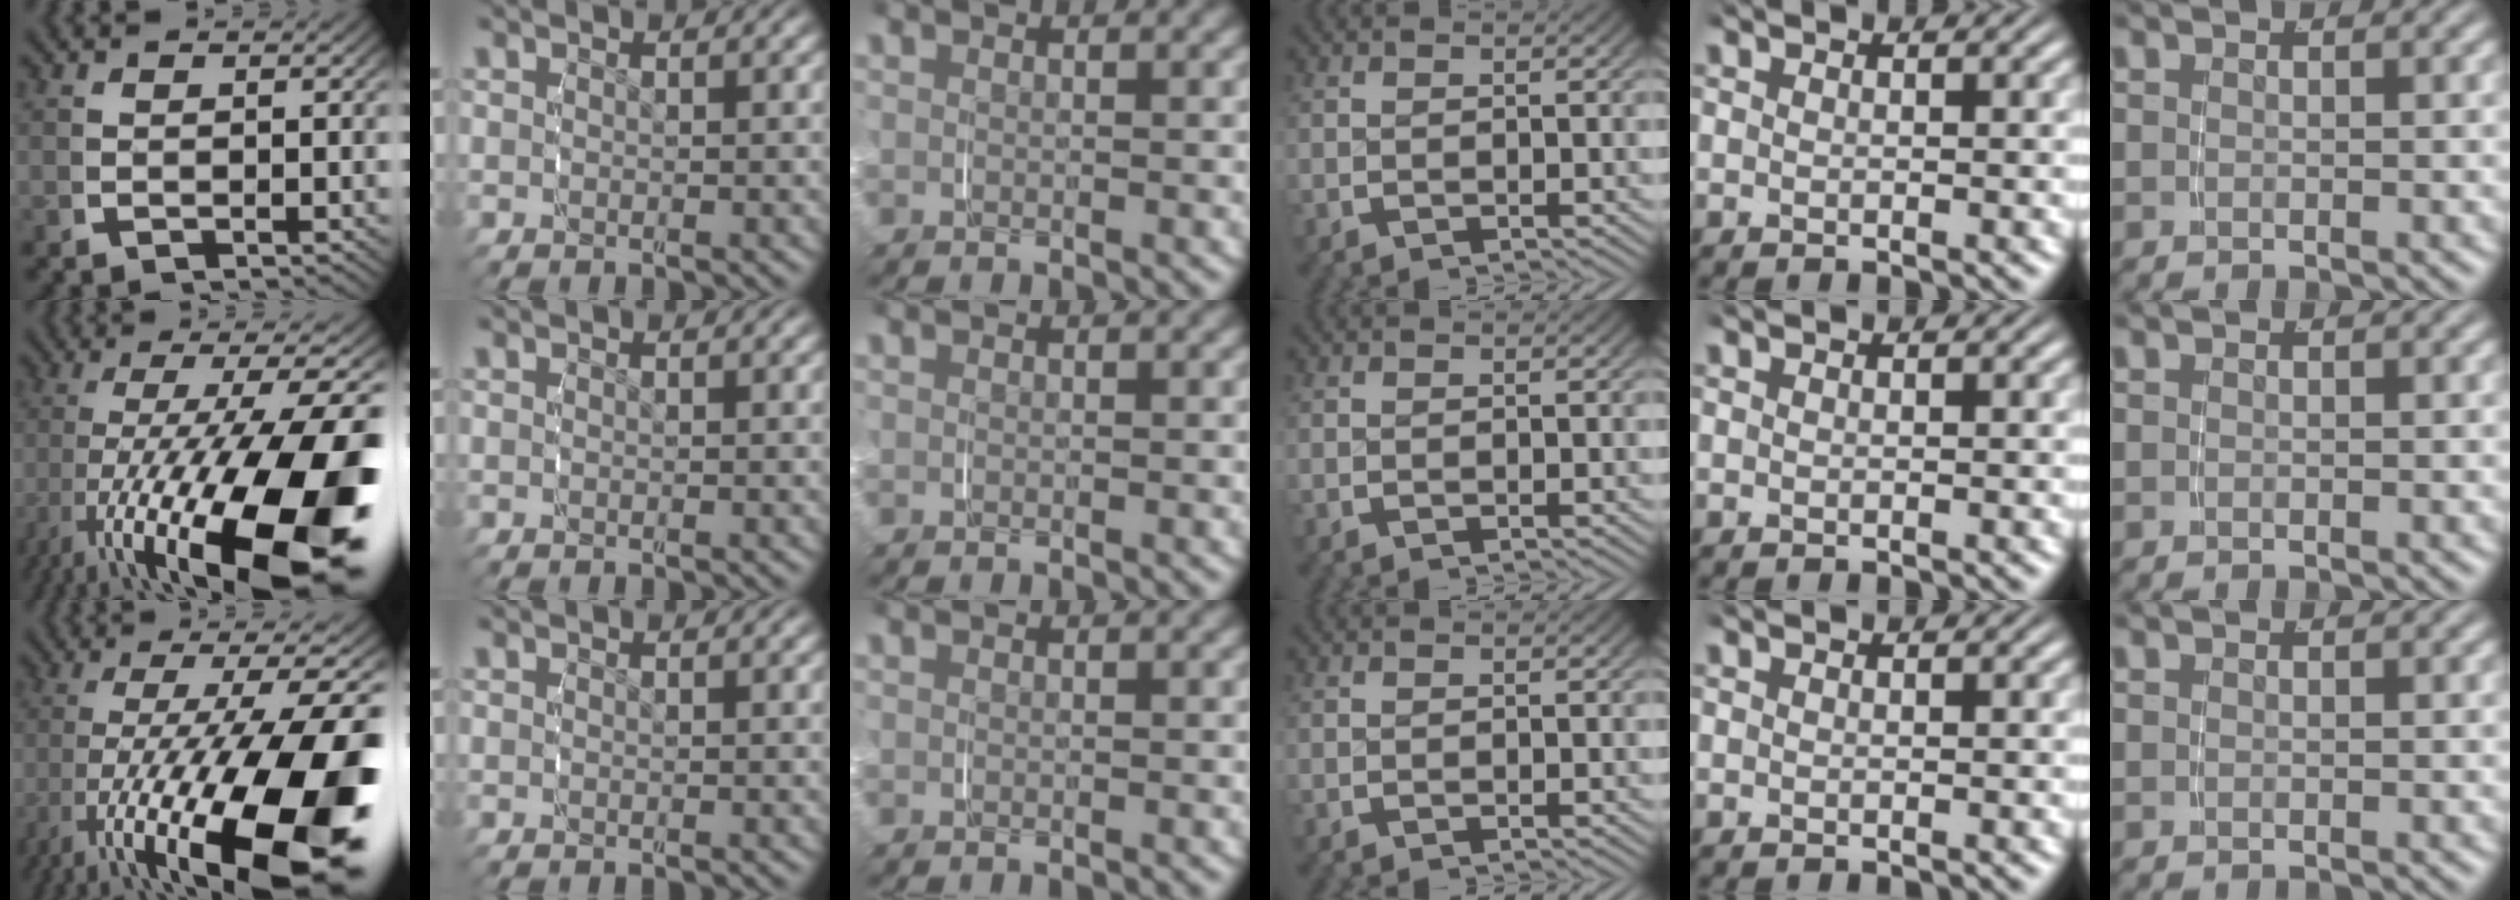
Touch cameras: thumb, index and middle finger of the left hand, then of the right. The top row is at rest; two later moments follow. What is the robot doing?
{"motion": "grasp_and_lifting", "object": "glasses case"}